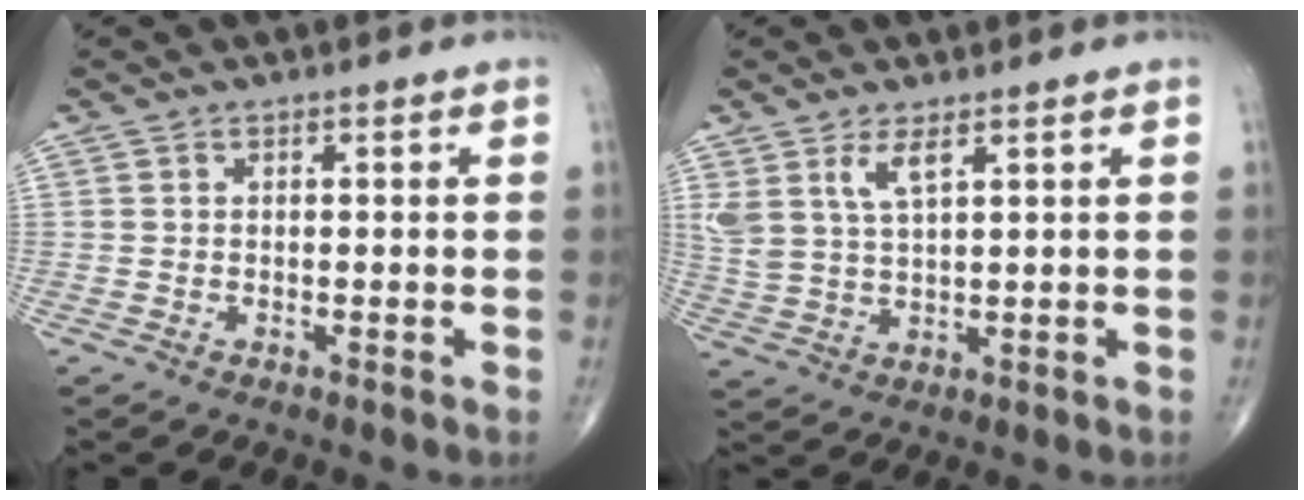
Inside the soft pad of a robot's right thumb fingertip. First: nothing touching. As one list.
[{"total": 5.6, "force": [3.1, 1.8, 4.3], "torque": [-0.092, -0.014, 0.070]}]